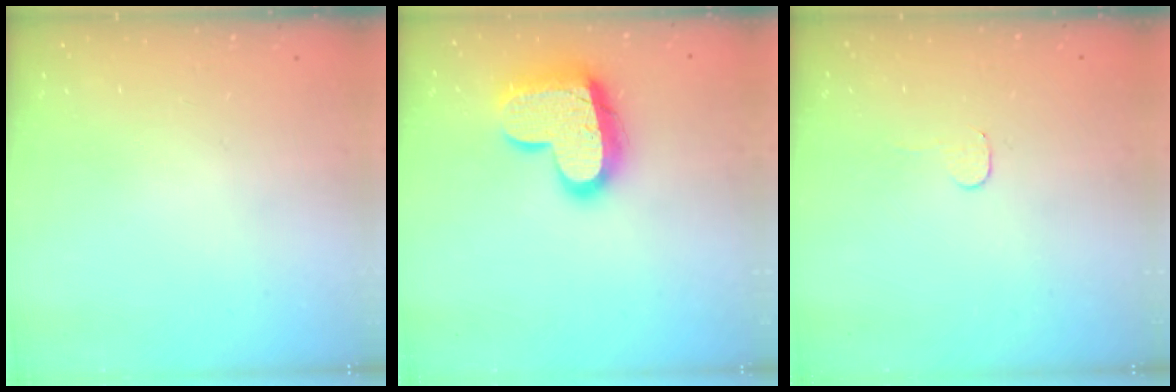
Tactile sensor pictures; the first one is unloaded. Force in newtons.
{"total": 18.4, "press": 18.3, "slide": 1.7}
{"total": 2.8, "press": 2.8, "slide": 0.2}